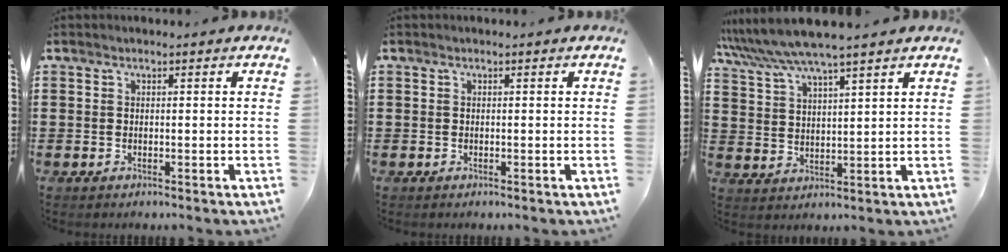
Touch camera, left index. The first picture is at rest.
{"total": 0.0}
{"total": 6.6, "force": [5.7, 0.2, 3.2], "torque": [-0.080, -0.023, 0.101]}